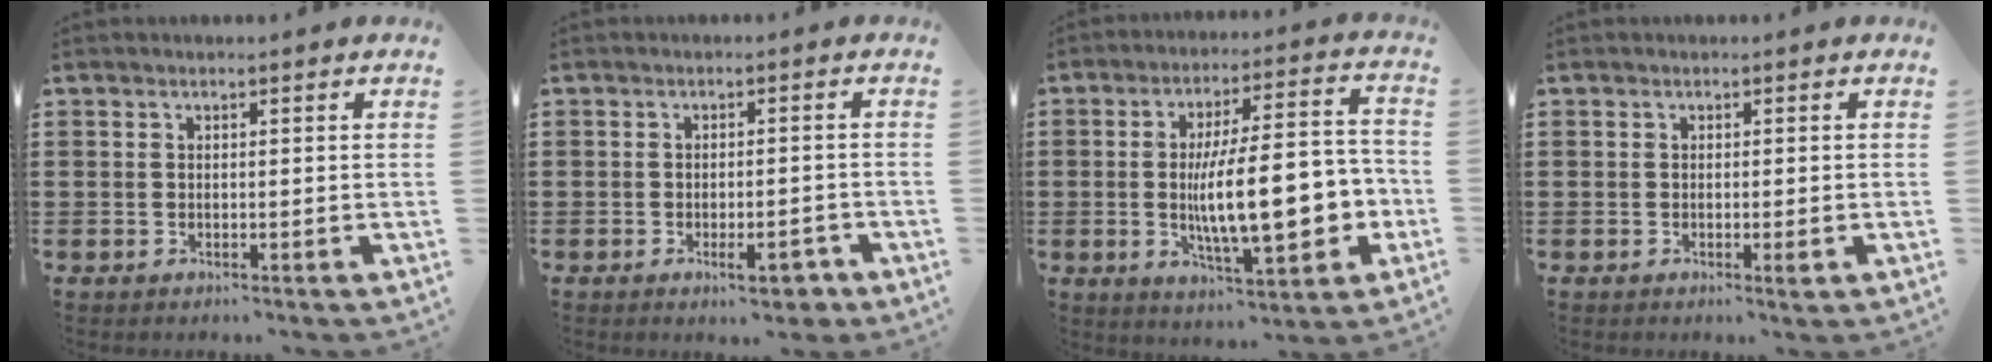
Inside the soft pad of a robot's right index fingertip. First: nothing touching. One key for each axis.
{"total": 4.5, "fx": -2.3, "fy": 1.5, "fz": 3.6, "tx": -0.052, "ty": 0.002, "tz": -0.037}
{"total": 15.5, "fx": -2.6, "fy": 5.4, "fz": 14.3, "tx": -0.208, "ty": -0.011, "tz": -0.044}
{"total": 1.6, "fx": -0.3, "fy": 0.1, "fz": 1.5, "tx": -0.034, "ty": -0.009, "tz": -0.007}